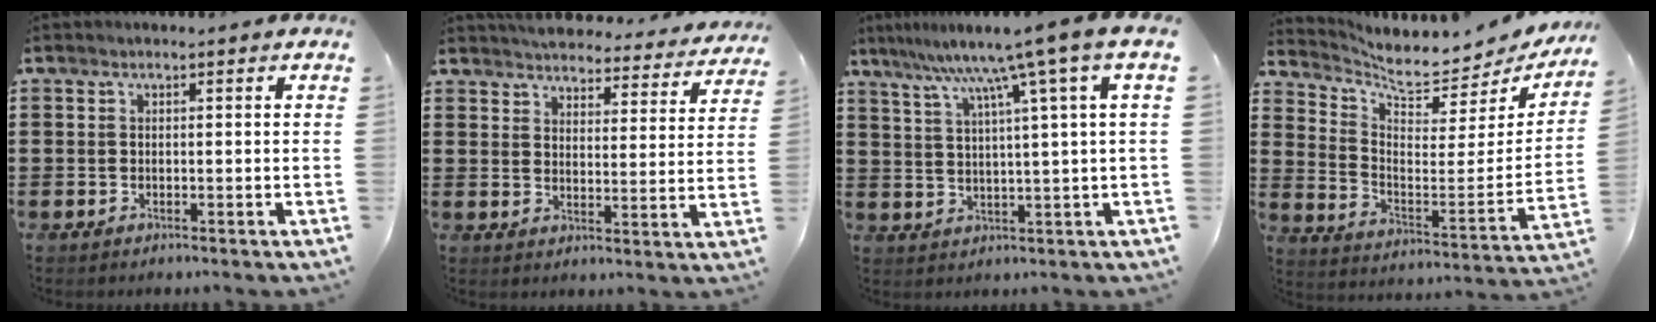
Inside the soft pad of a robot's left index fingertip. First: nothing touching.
{"total": 4.4, "force": [4.4, 0.3, 0.4], "torque": [-0.032, -0.032, 0.073]}
{"total": 8.1, "force": [4.6, -1.5, 6.5], "torque": [-0.135, -0.028, 0.065]}
{"total": 5.7, "force": [5.3, 0.8, 2.0], "torque": [-0.061, -0.056, 0.085]}